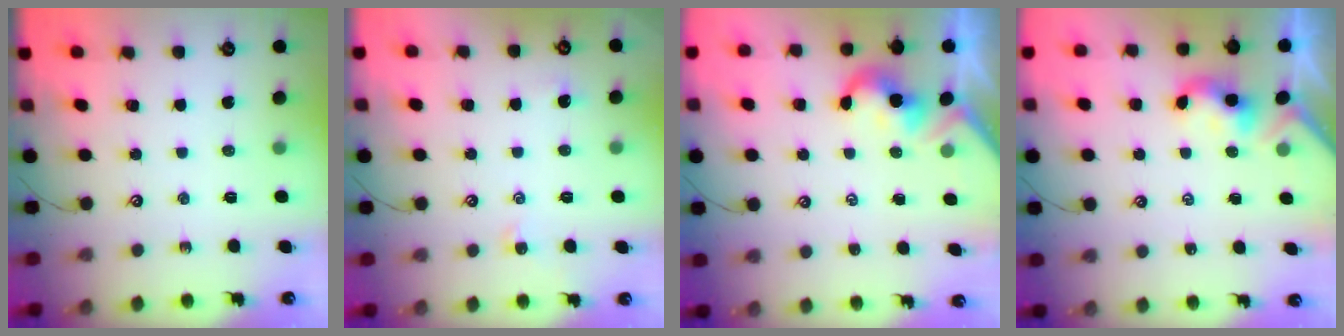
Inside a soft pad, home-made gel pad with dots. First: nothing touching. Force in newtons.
{"total": 0.0}
{"total": 1.9, "press": 1.8, "slide": 0.5}
{"total": 2.2, "press": 2.2, "slide": 0.2}